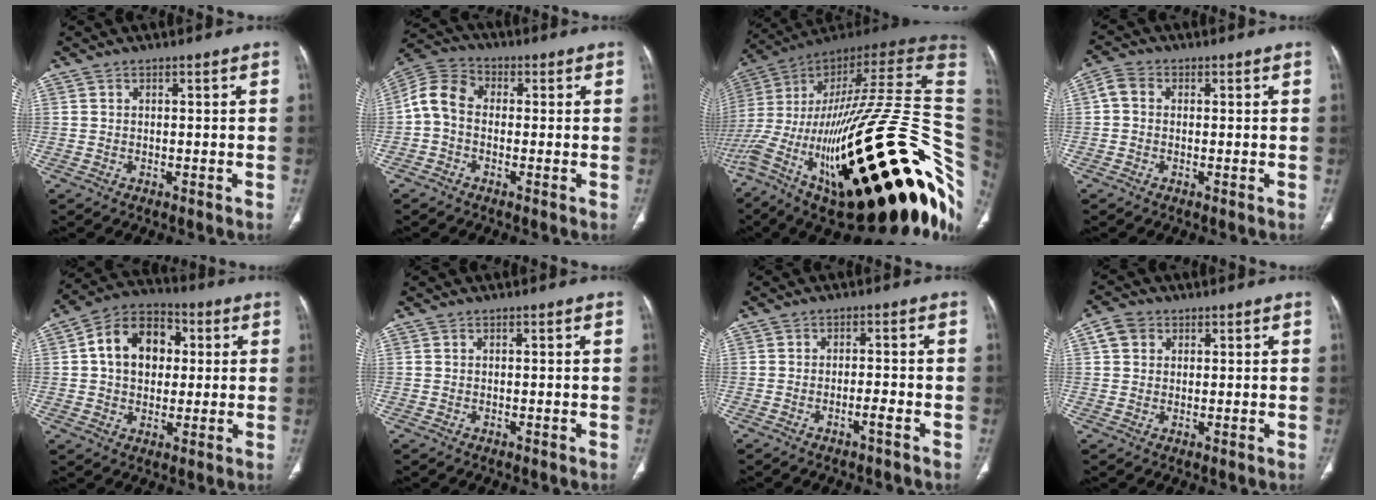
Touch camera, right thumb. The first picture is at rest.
{"total": 7.6, "force": [-0.5, 5.6, 5.2], "torque": [-0.090, 0.025, -0.026]}
{"total": 56.0, "force": [-13.7, 17.9, 51.2], "torque": [-0.764, 0.063, -0.223]}
{"total": 3.1, "force": [0.2, 2.5, 1.9], "torque": [-0.034, 0.009, -0.006]}
{"total": 13.4, "force": [2.3, 9.8, 8.9], "torque": [-0.109, 0.014, 0.029]}
{"total": 0.0}
{"total": 2.1, "force": [-1.3, 0.2, 1.6], "torque": [-0.031, 0.013, -0.023]}
{"total": 3.9, "force": [1.5, 3.2, 1.7], "torque": [-0.023, 0.004, 0.028]}